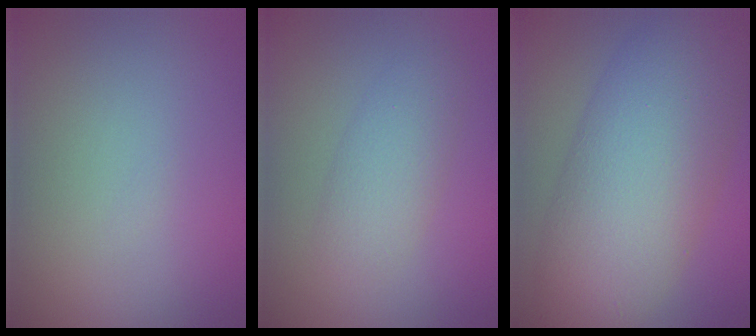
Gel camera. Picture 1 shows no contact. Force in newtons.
{"total": 2.8, "press": 2.8, "slide": 0.1}
{"total": 9.7, "press": 9.7, "slide": 0.3}